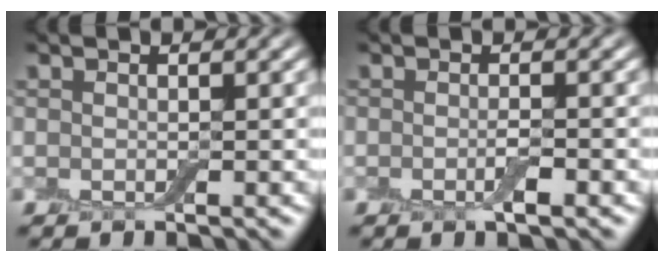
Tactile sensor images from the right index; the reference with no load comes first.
{"total": 1.1, "force": [-0.6, 0.2, 0.9], "torque": [-0.014, -0.005, -0.010]}